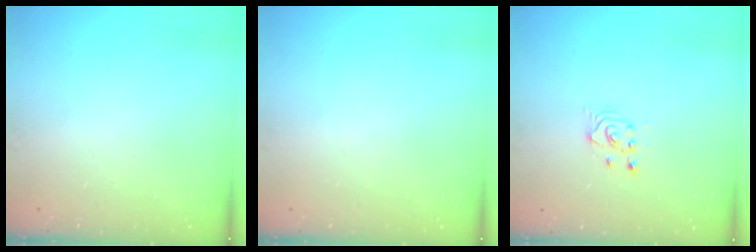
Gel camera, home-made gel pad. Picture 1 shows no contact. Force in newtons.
{"total": 0.0}
{"total": 2.7, "press": 2.7, "slide": 0.3}